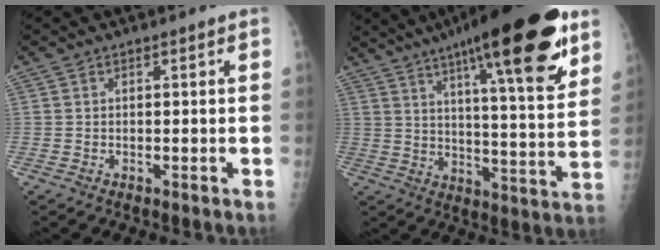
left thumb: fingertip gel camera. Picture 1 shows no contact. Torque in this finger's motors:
{"motor_torque": [1.33, 0.18, 1.73, -1.01, 0.21]}